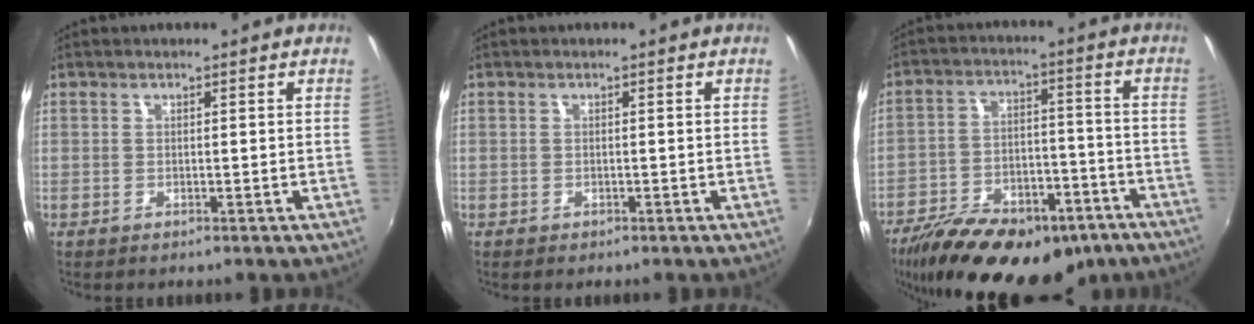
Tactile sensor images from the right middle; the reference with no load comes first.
{"total": 0.6, "force": [-0.4, 0.4, 0.1], "torque": [-0.003, -0.003, -0.007]}
{"total": 25.5, "force": [-17.9, 11.4, 14.1], "torque": [-0.269, -0.021, -0.256]}